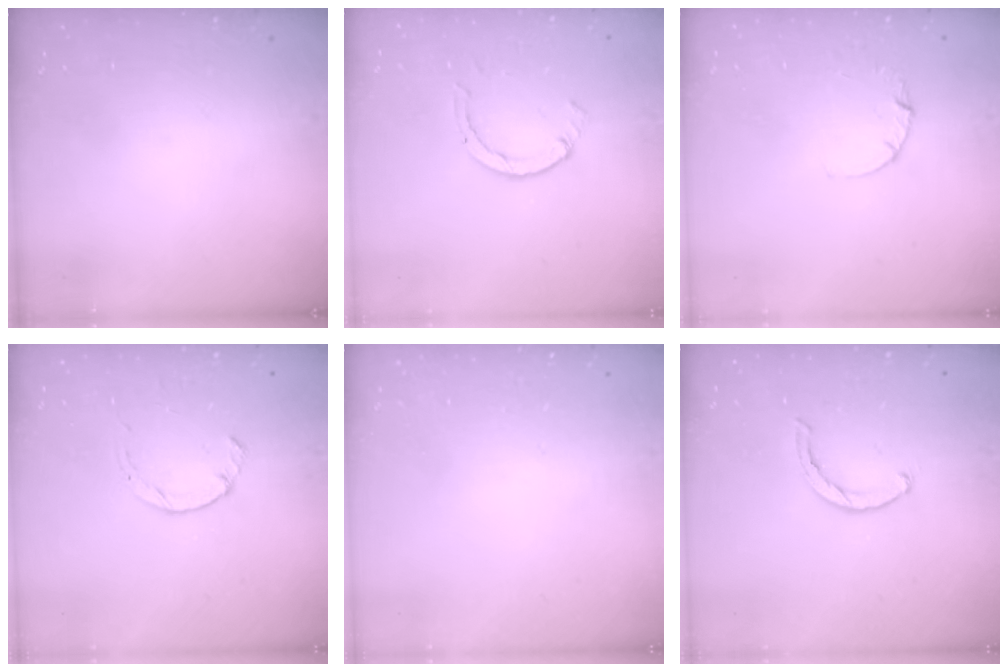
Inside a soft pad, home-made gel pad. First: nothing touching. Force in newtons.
{"total": 2.6, "press": 2.5, "slide": 0.3}
{"total": 2.8, "press": 2.8, "slide": 0.3}
{"total": 1.0, "press": 1.0, "slide": 0.3}
{"total": 2.5, "press": 2.5, "slide": 0.2}
{"total": 2.3, "press": 2.3, "slide": 0.4}